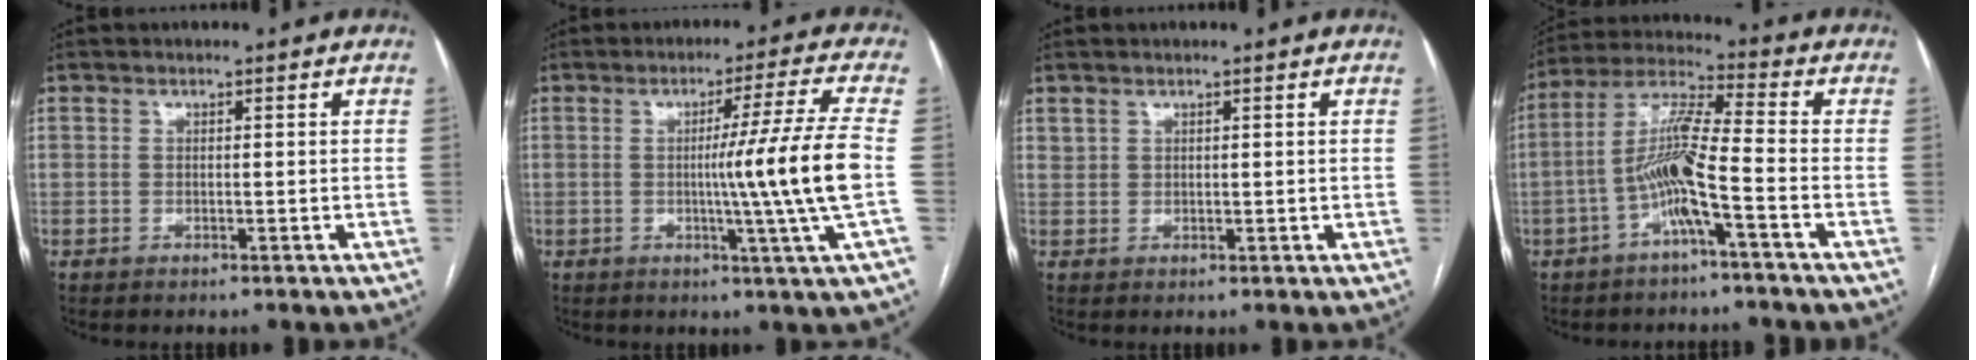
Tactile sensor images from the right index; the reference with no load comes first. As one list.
[{"total": 11.3, "force": [-1.1, -3.3, 10.8], "torque": [-0.167, -0.016, -0.012]}, {"total": 1.4, "force": [1.3, 0.6, 0.3], "torque": [-0.002, 0.000, 0.025]}, {"total": 9.3, "force": [-3.2, 0.0, 8.8], "torque": [-0.179, 0.017, -0.066]}]